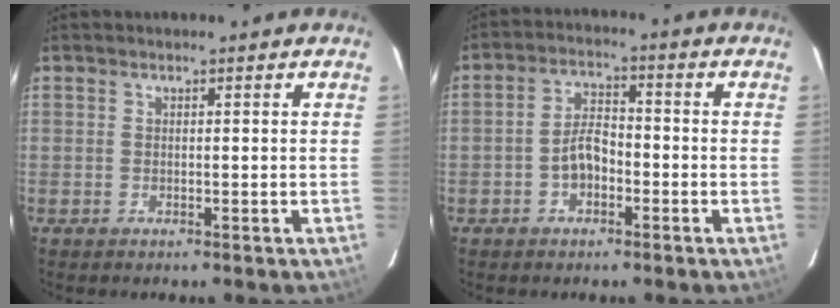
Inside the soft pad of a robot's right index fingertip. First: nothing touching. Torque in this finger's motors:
{"motor_torque": [0.36, -0.06, 0.12, 0.08]}